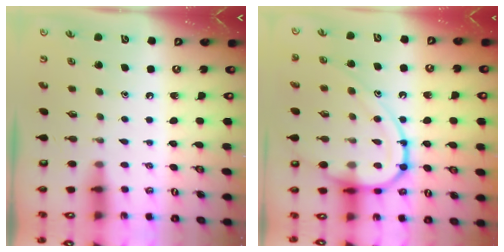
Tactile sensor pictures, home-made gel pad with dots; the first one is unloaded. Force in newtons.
{"total": 14.9, "press": 14.8, "slide": 1.3}